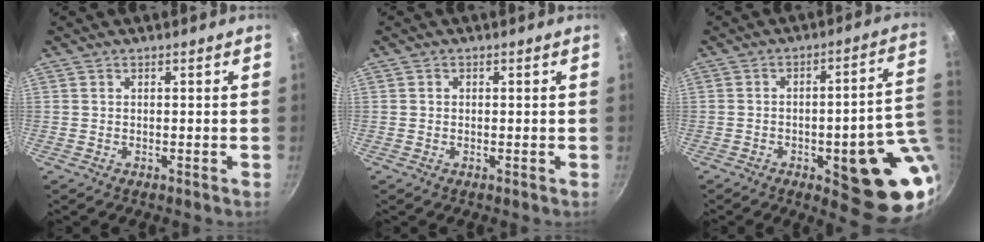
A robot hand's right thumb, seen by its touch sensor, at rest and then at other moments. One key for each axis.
{"total": 0.7, "fx": 0.1, "fy": 0.7, "fz": 0.2, "tx": 0.000, "ty": 0.001, "tz": 0.000}
{"total": 18.9, "fx": -3.8, "fy": 5.9, "fz": 17.6, "tx": -0.173, "ty": 0.014, "tz": -0.045}